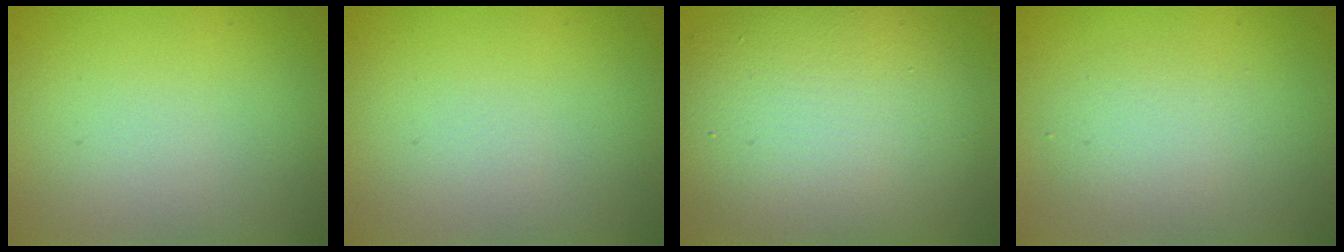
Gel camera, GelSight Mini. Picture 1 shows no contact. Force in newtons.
{"total": 0.0}
{"total": 11.1, "press": 11.1, "slide": 0.5}
{"total": 2.4, "press": 2.4, "slide": 0.1}